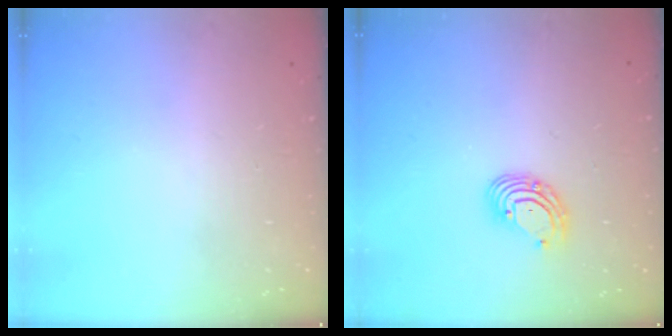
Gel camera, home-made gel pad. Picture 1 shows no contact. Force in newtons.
{"total": 5.6, "press": 5.6, "slide": 0.5}